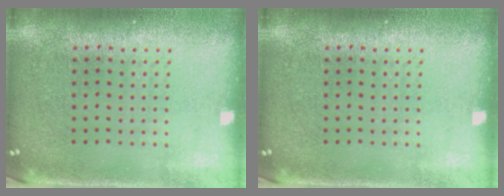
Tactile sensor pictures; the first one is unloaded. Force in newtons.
{"total": 0.0}